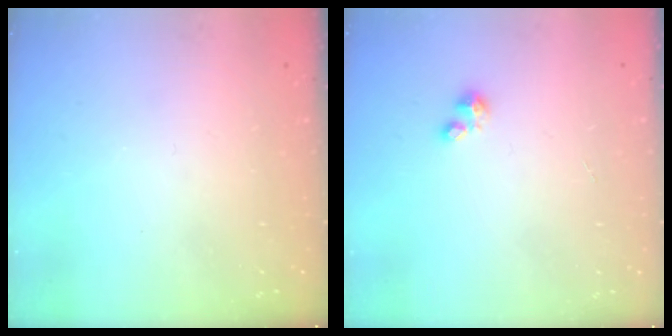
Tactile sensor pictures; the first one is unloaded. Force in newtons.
{"total": 0.9, "press": 0.9, "slide": 0.1}